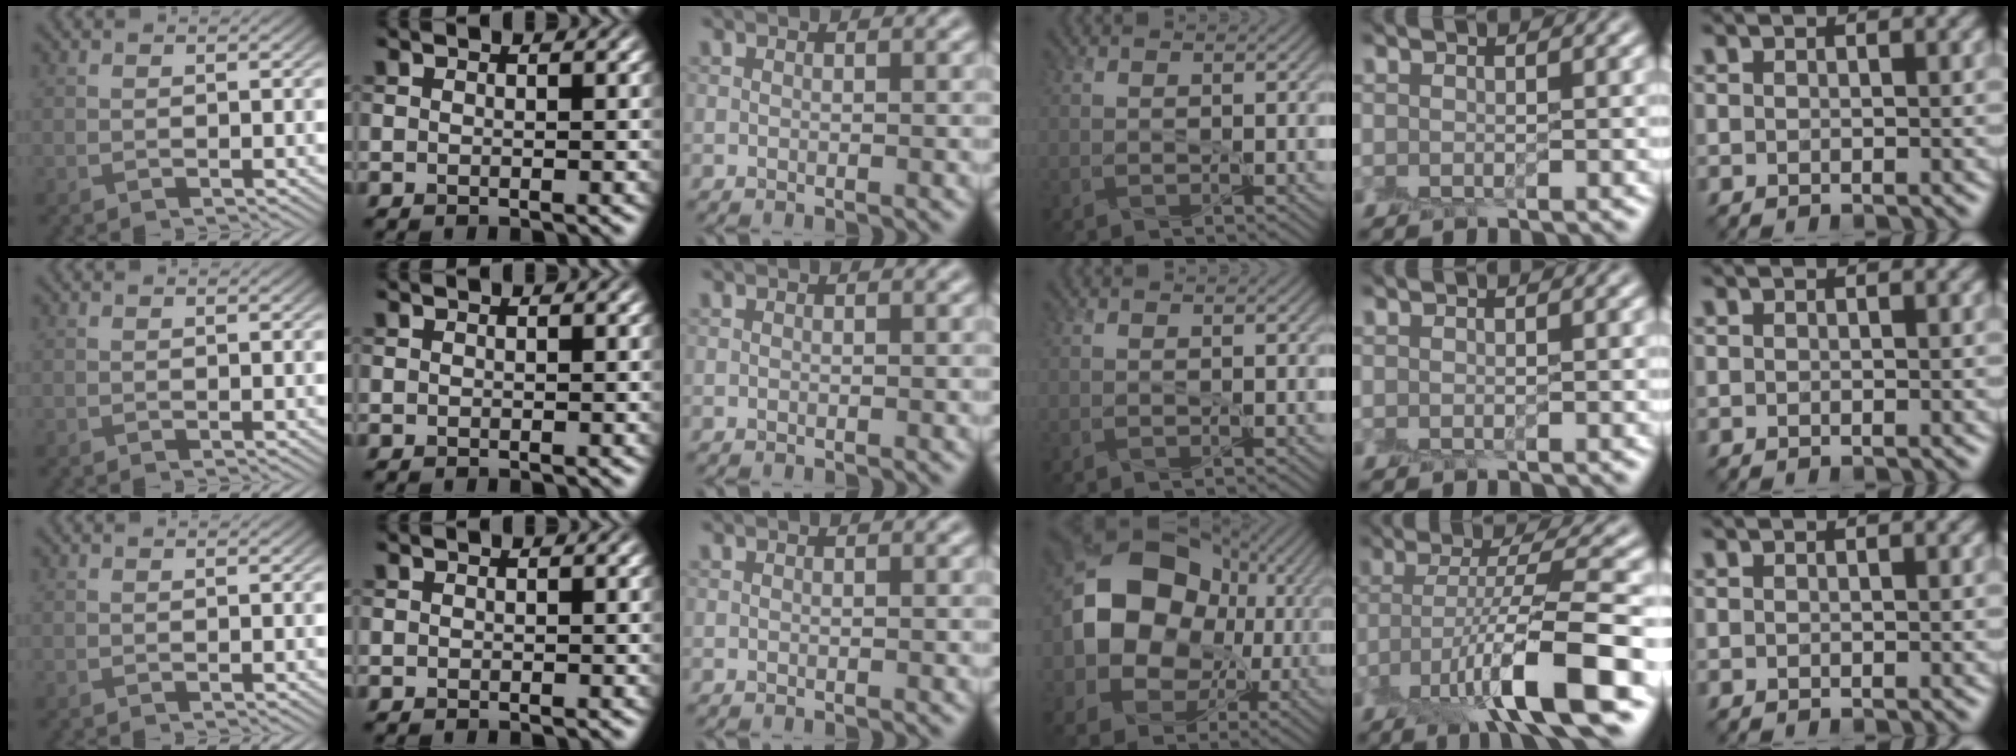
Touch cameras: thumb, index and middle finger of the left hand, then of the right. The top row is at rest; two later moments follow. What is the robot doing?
{"motion": "peel", "object": "postage stamp"}